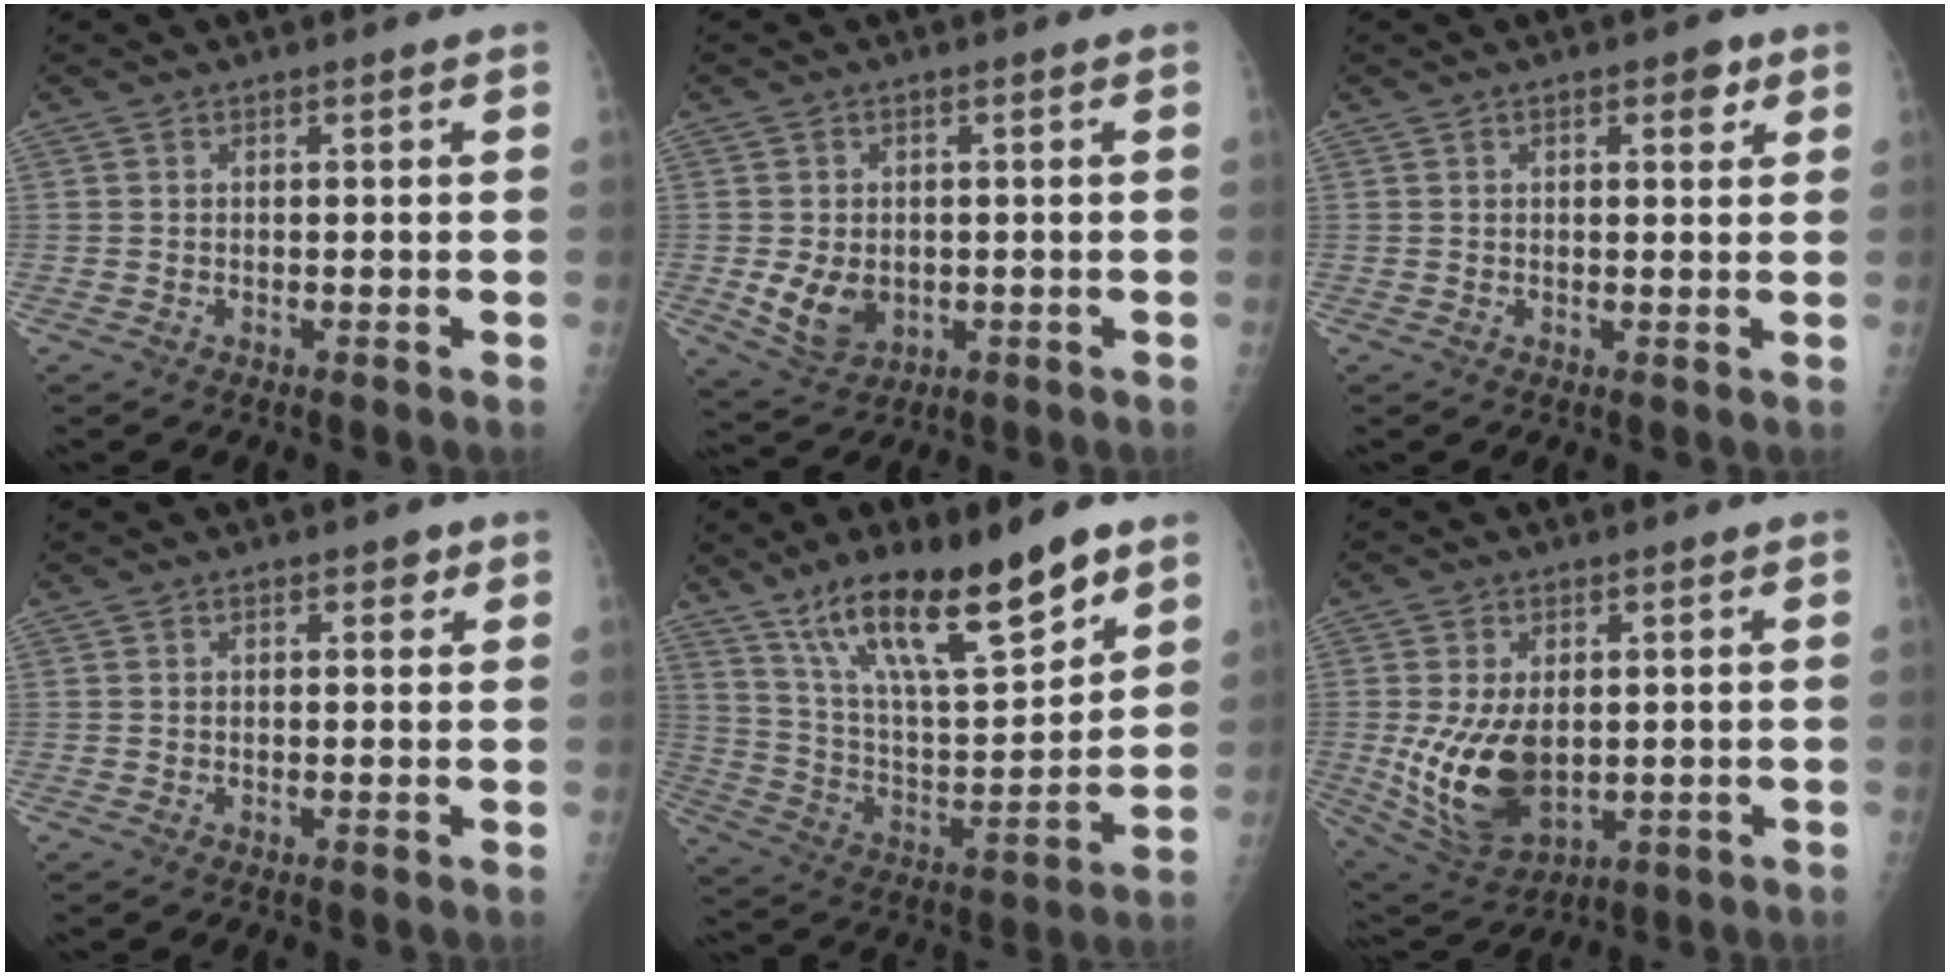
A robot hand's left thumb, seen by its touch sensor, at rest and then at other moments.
{"total": 6.9, "force": [-0.9, 5.1, 4.5], "torque": [-0.066, -0.006, 0.000]}
{"total": 2.9, "force": [1.4, 1.2, 2.1], "torque": [-0.019, -0.003, 0.017]}
{"total": 2.1, "force": [1.0, 1.1, 1.4], "torque": [-0.007, -0.001, 0.010]}
{"total": 22.6, "force": [14.6, 6.3, 16.0], "torque": [-0.249, -0.056, 0.263]}
{"total": 13.4, "force": [-0.5, 8.1, 10.7], "torque": [-0.192, -0.013, 0.016]}